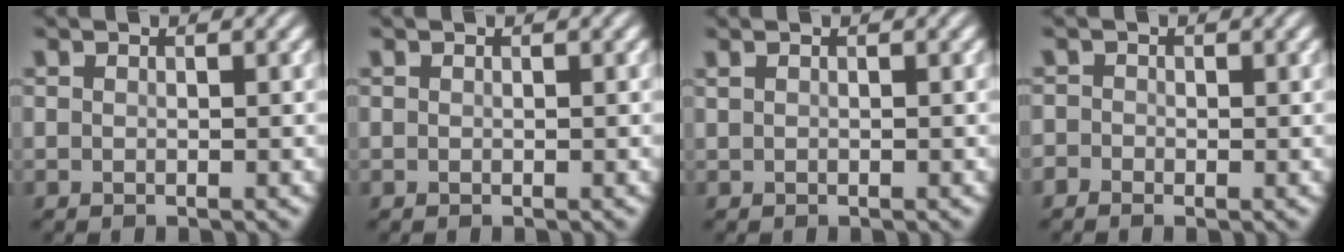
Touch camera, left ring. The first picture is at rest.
{"total": 0.0}
{"total": 0.5, "force": [0.3, 0.2, 0.4], "torque": [-0.013, 0.001, 0.003]}
{"total": 1.0, "force": [-0.4, 0.9, 0.3], "torque": [0.000, -0.002, -0.014]}